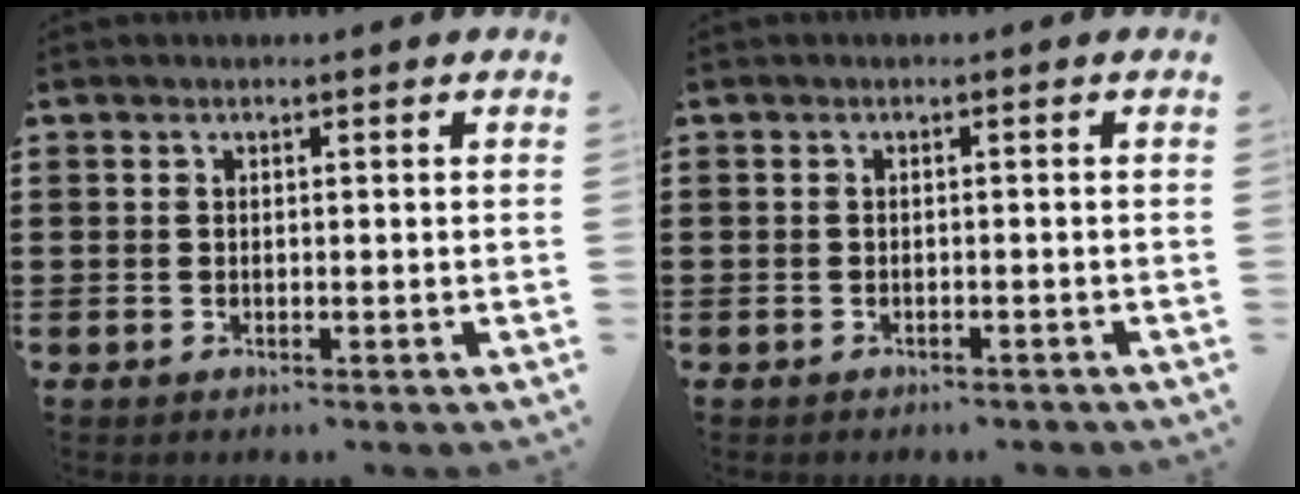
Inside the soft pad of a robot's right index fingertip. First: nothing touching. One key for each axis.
{"total": 0.8, "fx": -0.8, "fy": 0.2, "fz": 0.2, "tx": -0.007, "ty": -0.001, "tz": -0.017}